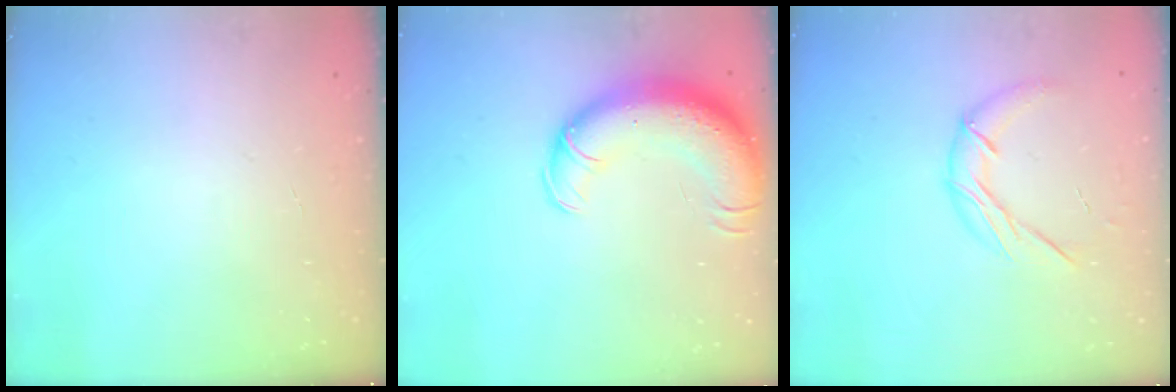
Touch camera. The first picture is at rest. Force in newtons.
{"total": 16.2, "press": 15.7, "slide": 3.9}
{"total": 9.1, "press": 9.1, "slide": 0.6}